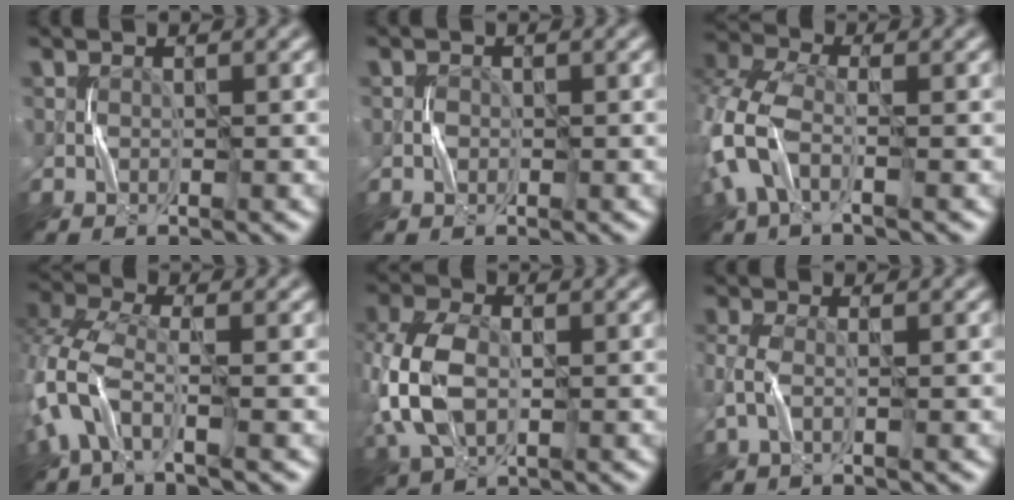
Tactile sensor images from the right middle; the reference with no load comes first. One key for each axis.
{"total": 0.7, "fx": -0.2, "fy": 0.6, "fz": 0.3, "tx": -0.003, "ty": 0.001, "tz": -0.006}
{"total": 7.1, "fx": -1.9, "fy": 4.3, "fz": 5.3, "tx": -0.150, "ty": 0.002, "tz": -0.051}
{"total": 6.4, "fx": -2.3, "fy": 3.5, "fz": 4.9, "tx": -0.128, "ty": 0.005, "tz": -0.060}
{"total": 8.0, "fx": -0.6, "fy": 5.3, "fz": 6.0, "tx": -0.154, "ty": 0.003, "tz": -0.017}
{"total": 2.2, "fx": -0.5, "fy": 0.9, "fz": 2.0, "tx": -0.058, "ty": 0.003, "tz": -0.017}